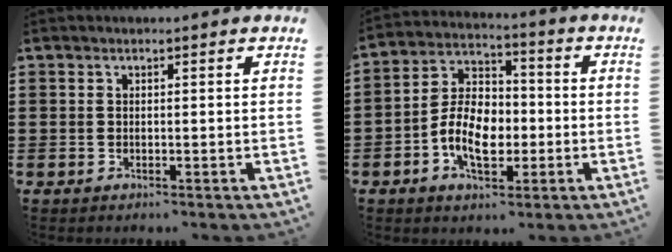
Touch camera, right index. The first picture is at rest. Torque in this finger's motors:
{"motor_torque": [2.14, 0.00, 0.37, 0.19]}